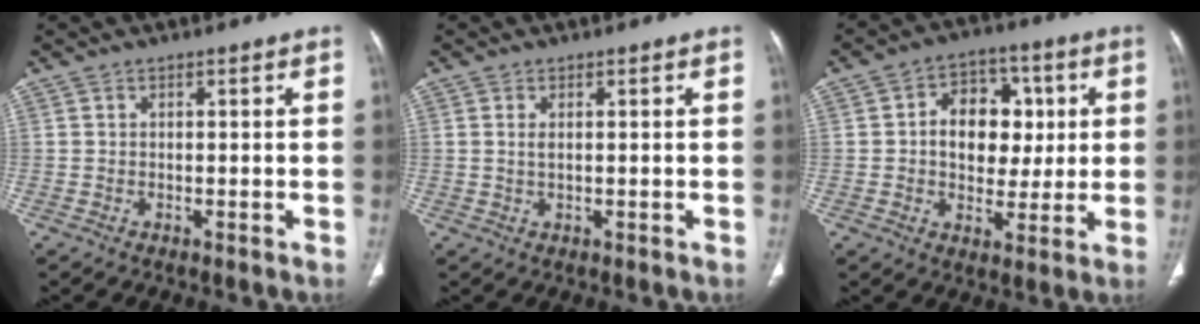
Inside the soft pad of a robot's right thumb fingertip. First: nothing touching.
{"total": 1.5, "force": [0.3, 0.6, 1.3], "torque": [-0.030, -0.001, 0.010]}
{"total": 12.7, "force": [1.5, 9.5, 8.4], "torque": [-0.072, 0.012, 0.023]}